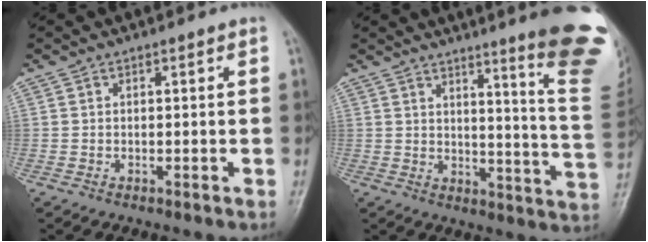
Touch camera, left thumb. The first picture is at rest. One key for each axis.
{"total": 19.0, "fx": 12.0, "fy": 1.3, "fz": 14.6, "tx": -0.158, "ty": -0.089, "tz": 0.143}